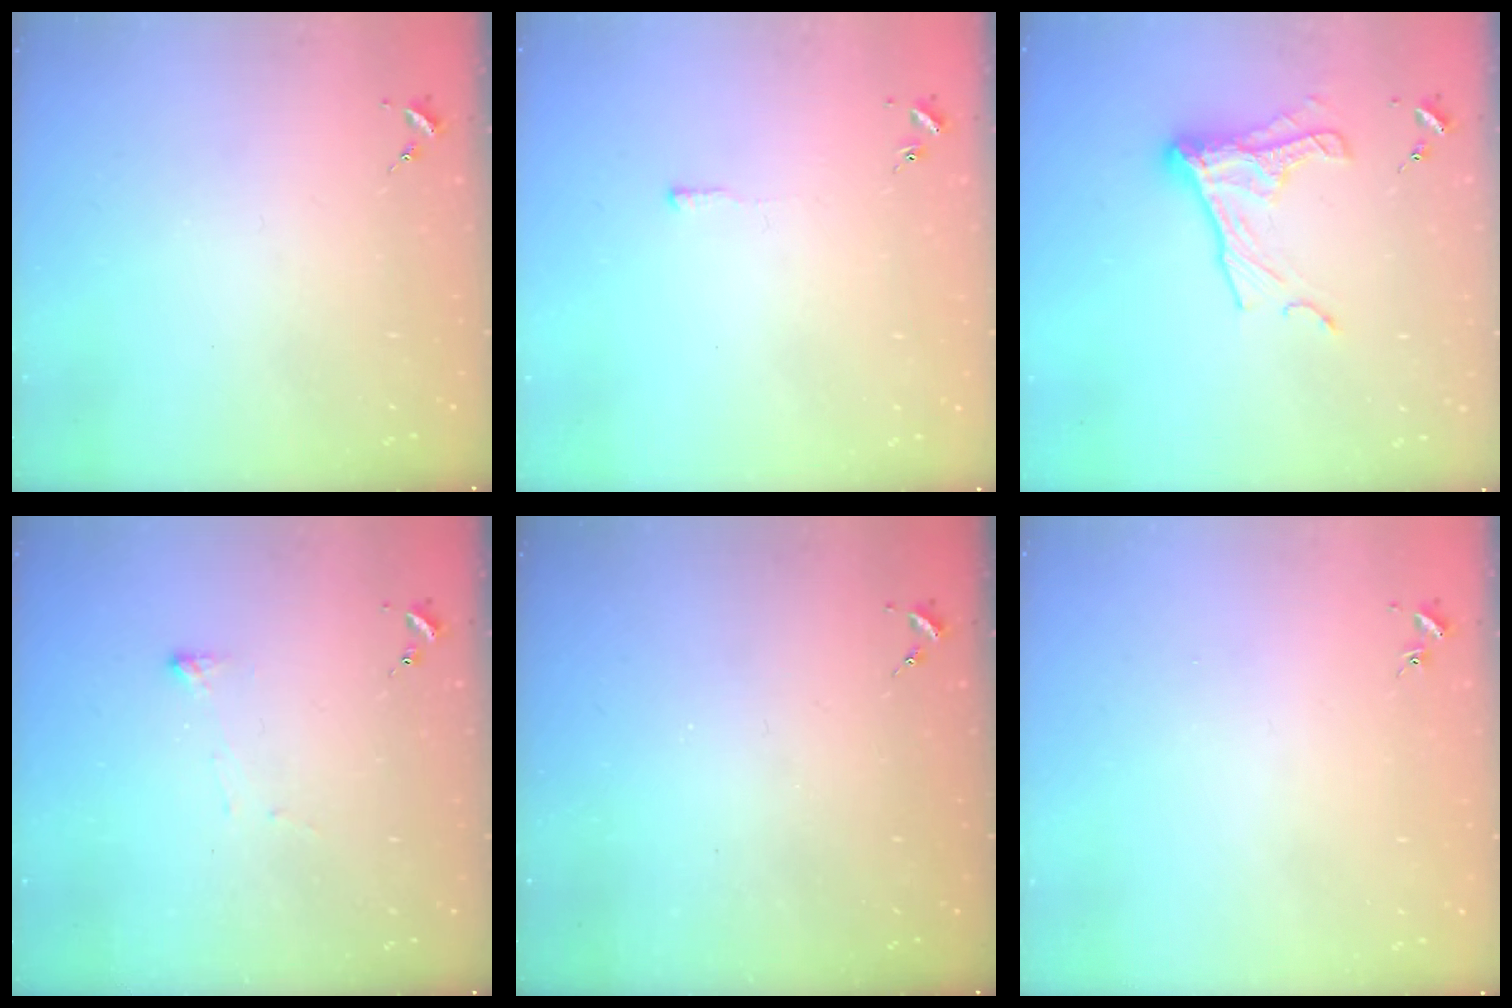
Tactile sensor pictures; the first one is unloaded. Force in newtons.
{"total": 2.9, "press": 2.9, "slide": 0.5}
{"total": 14.7, "press": 14.6, "slide": 1.1}
{"total": 3.5, "press": 3.5, "slide": 0.4}
{"total": 0.0}
{"total": 0.6, "press": 0.6, "slide": 0.1}